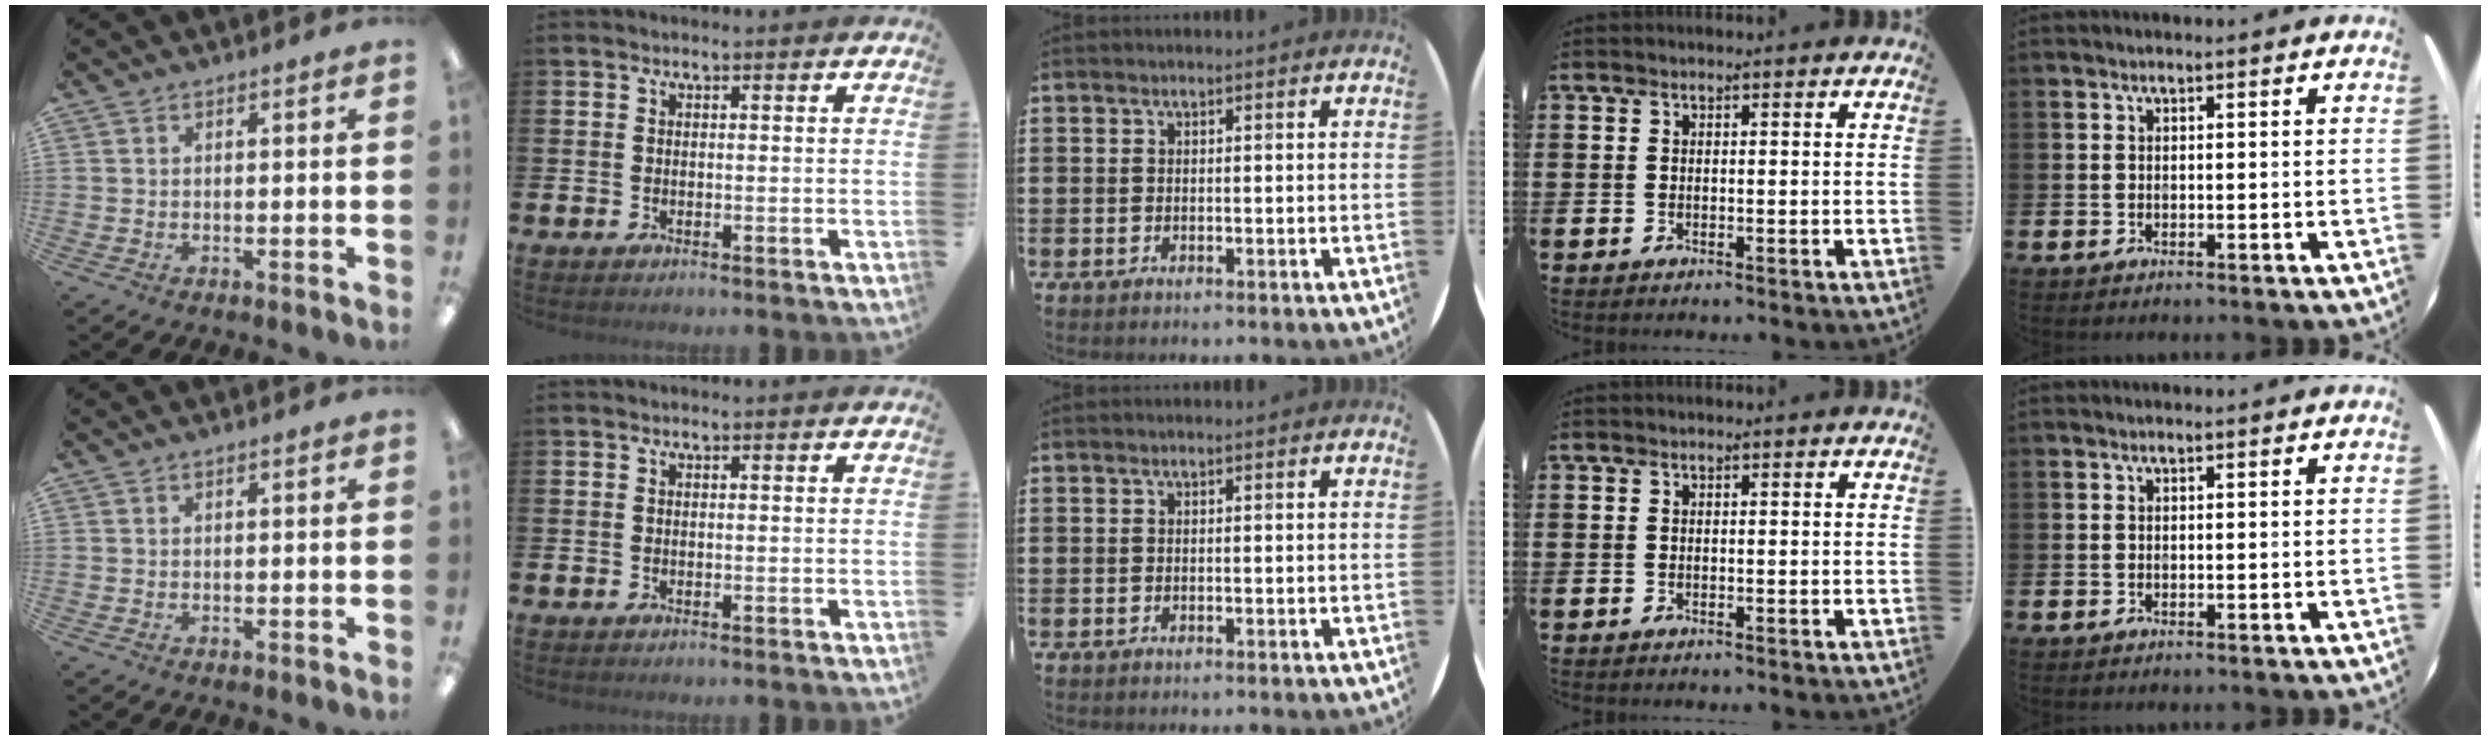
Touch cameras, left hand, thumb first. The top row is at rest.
{}